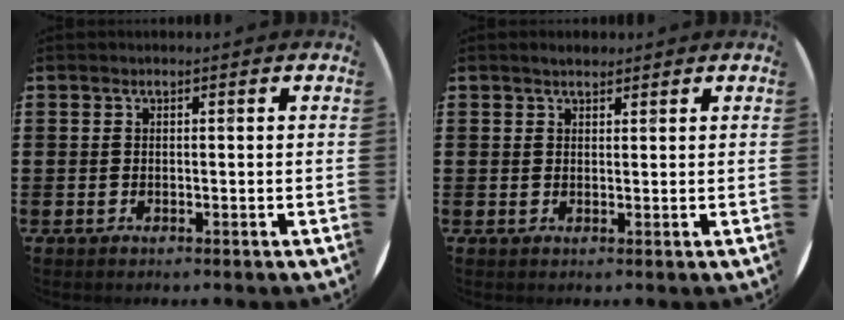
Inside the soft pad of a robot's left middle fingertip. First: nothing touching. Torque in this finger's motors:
{"motor_torque": [0.10, -0.10, 0.03, 0.01]}